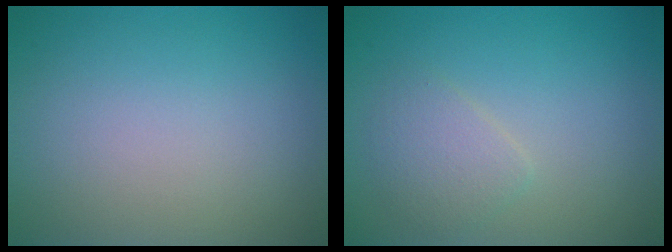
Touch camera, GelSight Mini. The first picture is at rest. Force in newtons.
{"total": 2.0, "press": 2.0, "slide": 0.0}